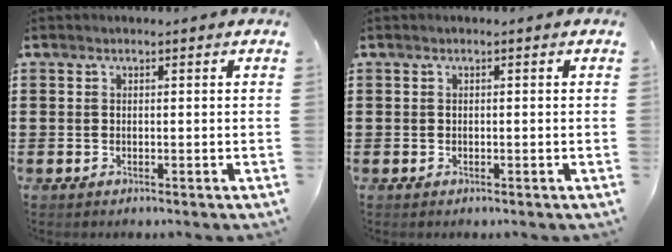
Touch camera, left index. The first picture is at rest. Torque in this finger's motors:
{"motor_torque": [-0.04, -0.04, -0.01, 0.00]}